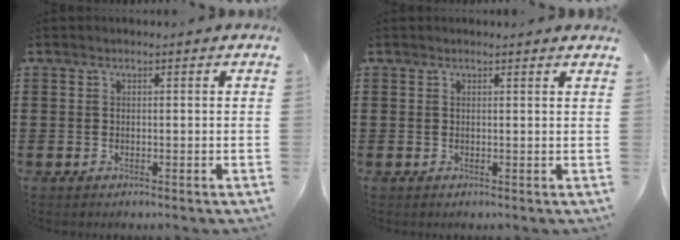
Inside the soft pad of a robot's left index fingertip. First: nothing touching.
{"total": 0.7, "force": [0.6, -0.1, 0.3], "torque": [-0.007, -0.002, 0.013]}